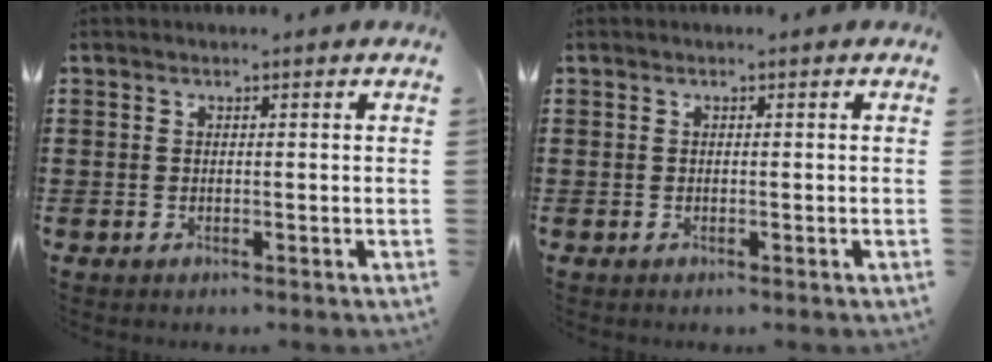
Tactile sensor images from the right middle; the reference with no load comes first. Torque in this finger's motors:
{"motor_torque": [-0.29, -0.14, -0.01, -0.01]}